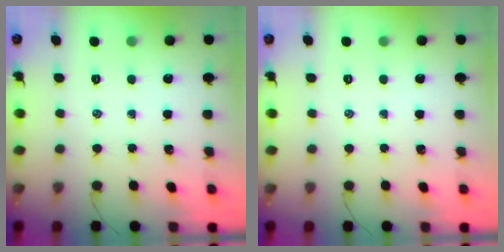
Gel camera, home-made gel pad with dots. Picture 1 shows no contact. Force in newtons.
{"total": 0.0}